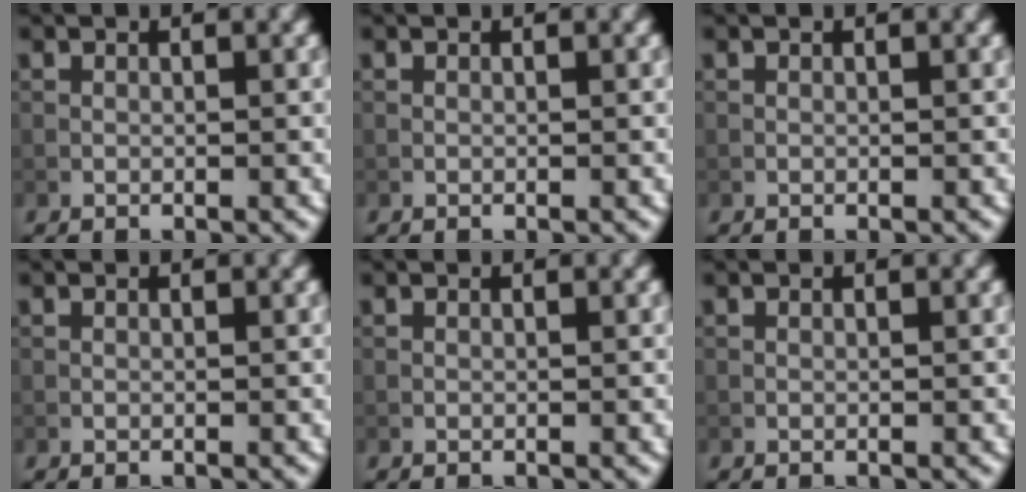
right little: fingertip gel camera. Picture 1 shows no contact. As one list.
[{"total": 0.0}, {"total": 0.0}, {"total": 0.0}, {"total": 0.0}, {"total": 0.0}]